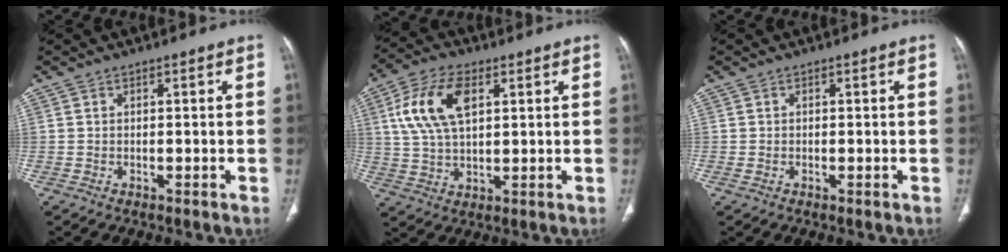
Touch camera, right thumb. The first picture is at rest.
{"total": 12.4, "force": [3.9, 6.6, 9.7], "torque": [-0.193, 0.003, 0.074]}
{"total": 0.7, "force": [-0.2, 0.4, 0.5], "torque": [-0.013, 0.001, -0.002]}